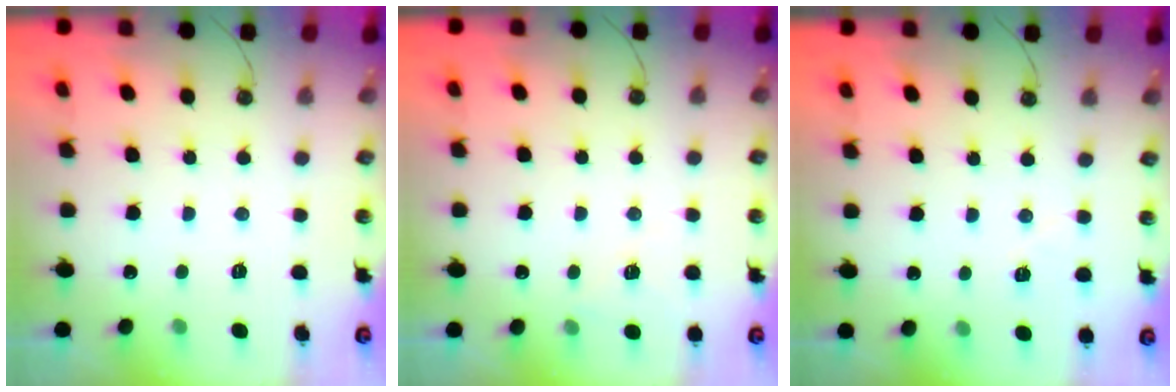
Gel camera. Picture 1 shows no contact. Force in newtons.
{"total": 5.0, "press": 4.2, "slide": 2.6}
{"total": 3.8, "press": 3.4, "slide": 1.7}